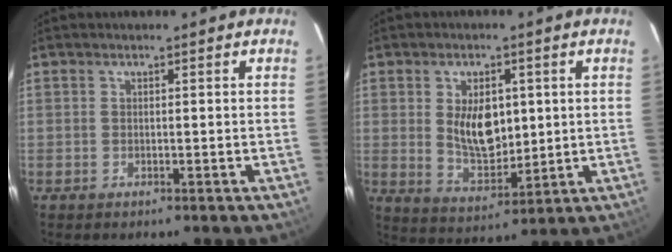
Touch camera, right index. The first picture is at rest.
{"total": 9.5, "force": [1.6, 5.6, 7.6], "torque": [-0.136, -0.003, 0.041]}